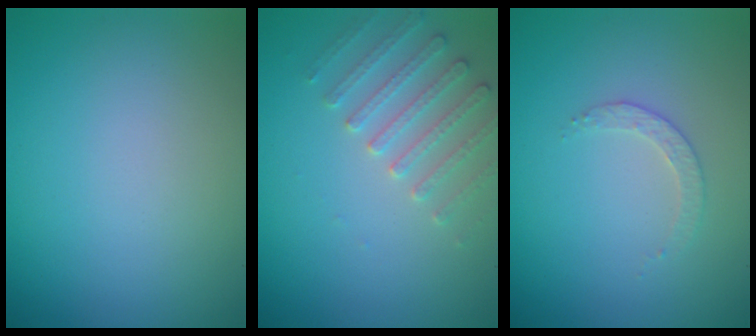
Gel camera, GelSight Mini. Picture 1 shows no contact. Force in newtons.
{"total": 3.0, "press": 2.9, "slide": 0.8}
{"total": 1.6, "press": 1.5, "slide": 0.3}